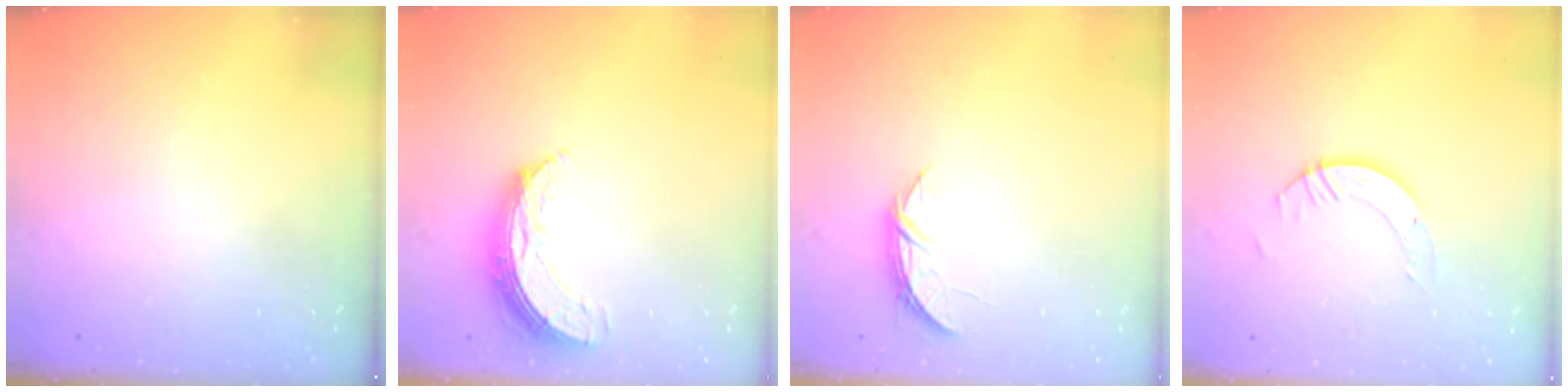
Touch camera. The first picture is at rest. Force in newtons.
{"total": 9.8, "press": 9.8, "slide": 0.6}
{"total": 5.1, "press": 5.1, "slide": 0.6}
{"total": 5.0, "press": 5.0, "slide": 0.3}